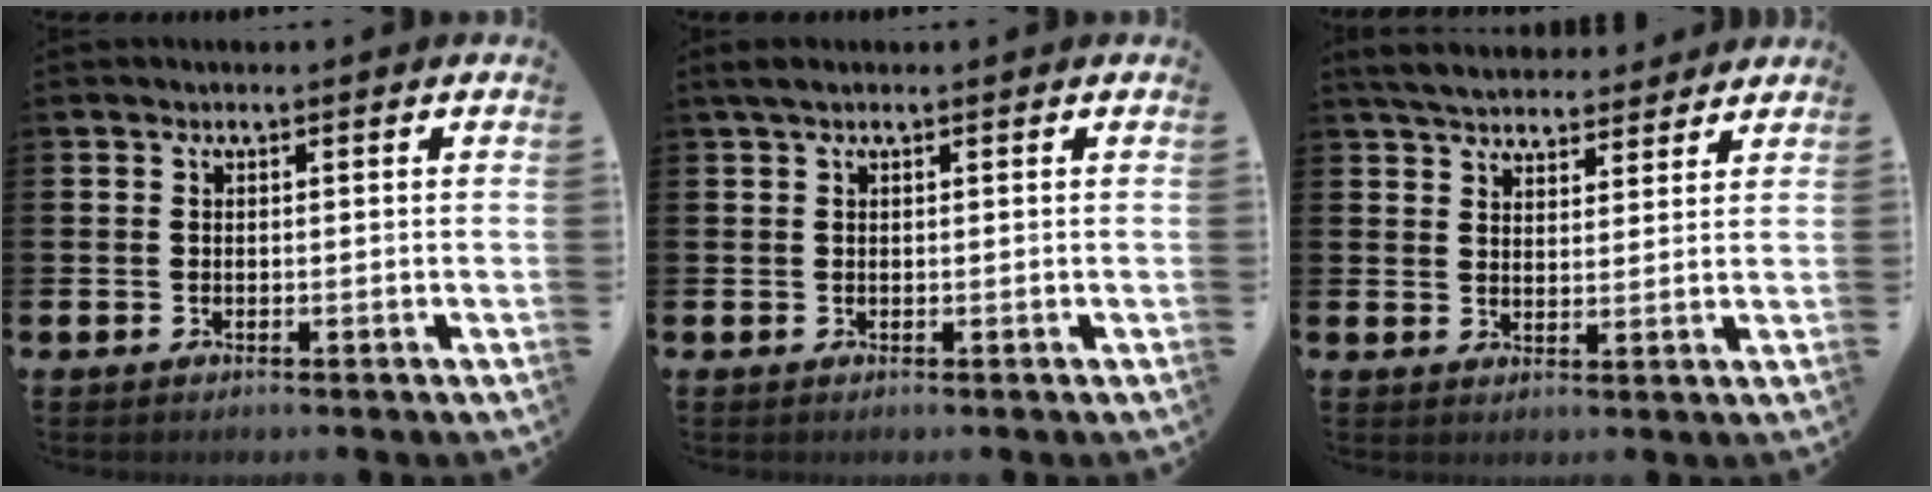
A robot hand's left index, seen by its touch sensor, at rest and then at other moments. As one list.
[{"total": 1.4, "force": [0.9, 0.5, 1.0], "torque": [-0.026, 0.008, 0.016]}, {"total": 5.4, "force": [5.2, 1.2, 0.8], "torque": [-0.040, -0.019, 0.096]}]